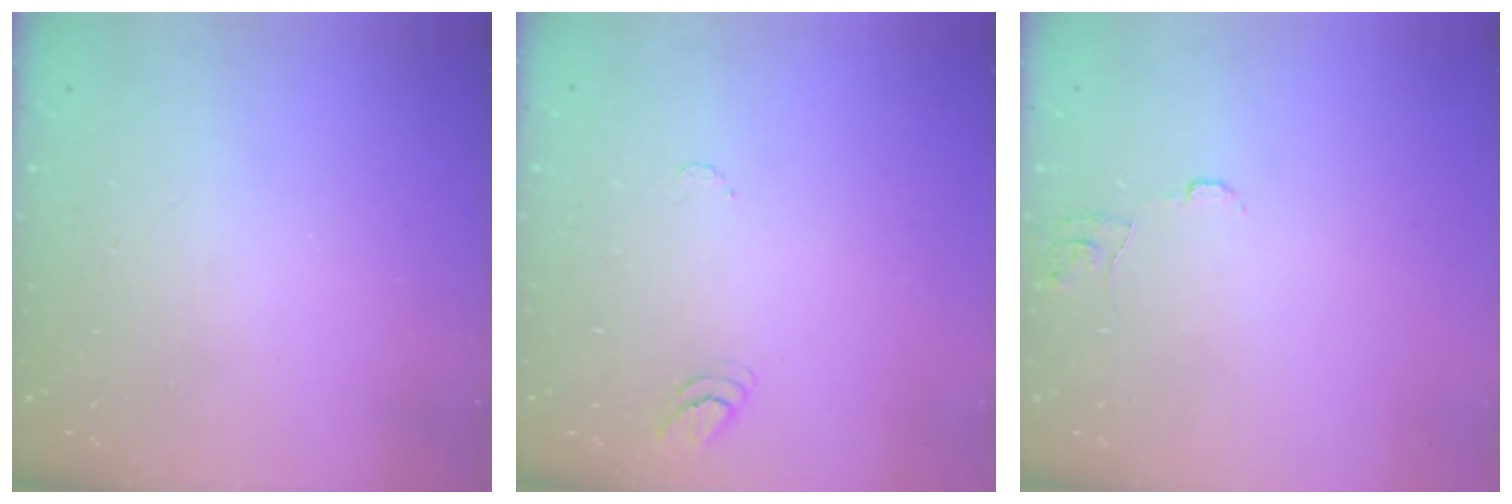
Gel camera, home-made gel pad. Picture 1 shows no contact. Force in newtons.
{"total": 5.1, "press": 5.1, "slide": 0.4}
{"total": 5.3, "press": 5.2, "slide": 0.4}